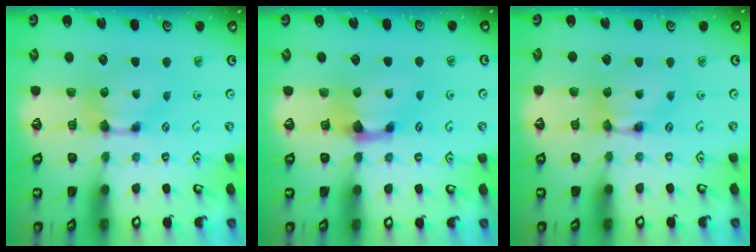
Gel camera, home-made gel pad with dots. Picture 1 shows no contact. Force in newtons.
{"total": 1.5, "press": 0.7, "slide": 1.3}
{"total": 1.8, "press": 1.8, "slide": 0.1}